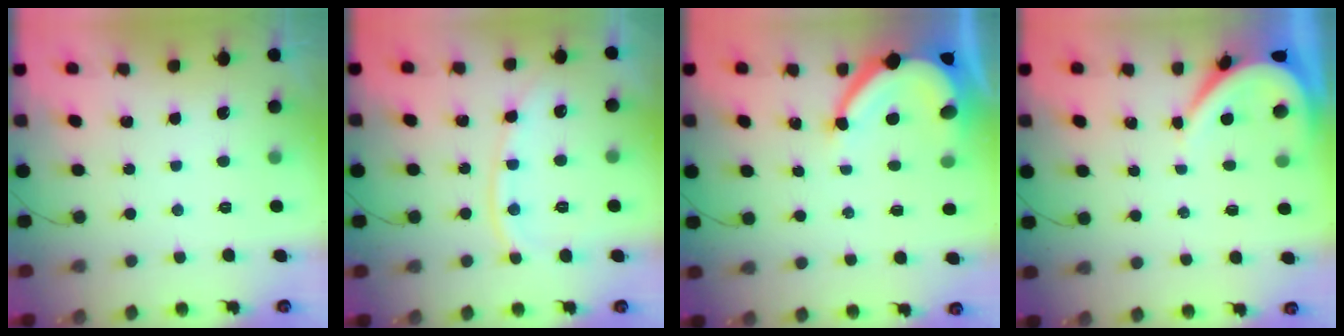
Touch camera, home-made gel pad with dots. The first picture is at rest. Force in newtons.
{"total": 12.2, "press": 12.1, "slide": 1.5}
{"total": 7.9, "press": 7.9, "slide": 1.0}
{"total": 3.7, "press": 3.6, "slide": 0.5}